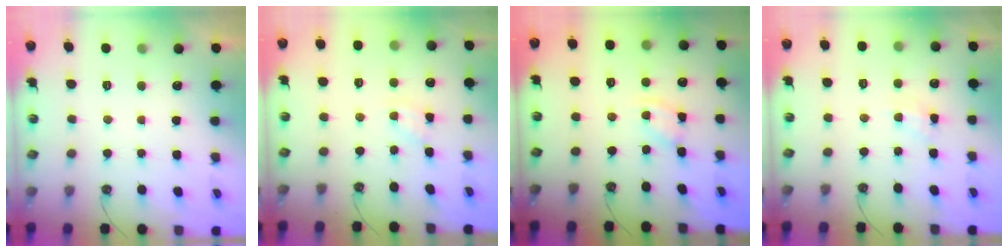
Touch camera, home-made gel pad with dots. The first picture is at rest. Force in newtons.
{"total": 2.1, "press": 2.1, "slide": 0.3}
{"total": 2.5, "press": 2.5, "slide": 0.1}
{"total": 4.4, "press": 4.3, "slide": 0.6}